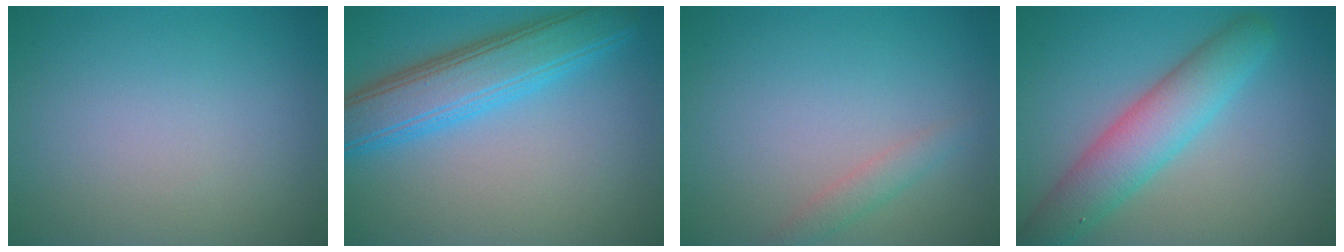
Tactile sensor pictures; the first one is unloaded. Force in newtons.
{"total": 6.6, "press": 6.6, "slide": 0.2}
{"total": 1.5, "press": 1.5, "slide": 0.1}
{"total": 5.7, "press": 5.7, "slide": 0.1}